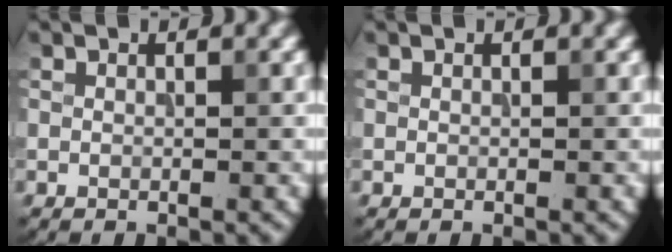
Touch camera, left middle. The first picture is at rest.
{"total": 0.0}